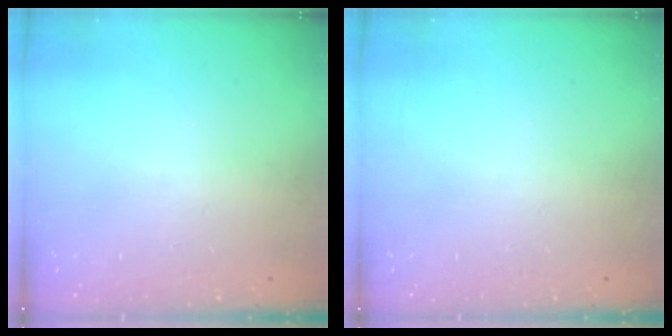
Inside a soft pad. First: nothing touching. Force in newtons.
{"total": 0.0}